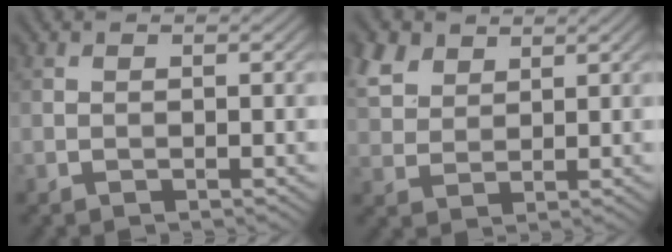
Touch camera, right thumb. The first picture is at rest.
{"total": 5.6, "force": [3.5, 3.4, 2.7], "torque": [-0.083, 0.010, 0.075]}